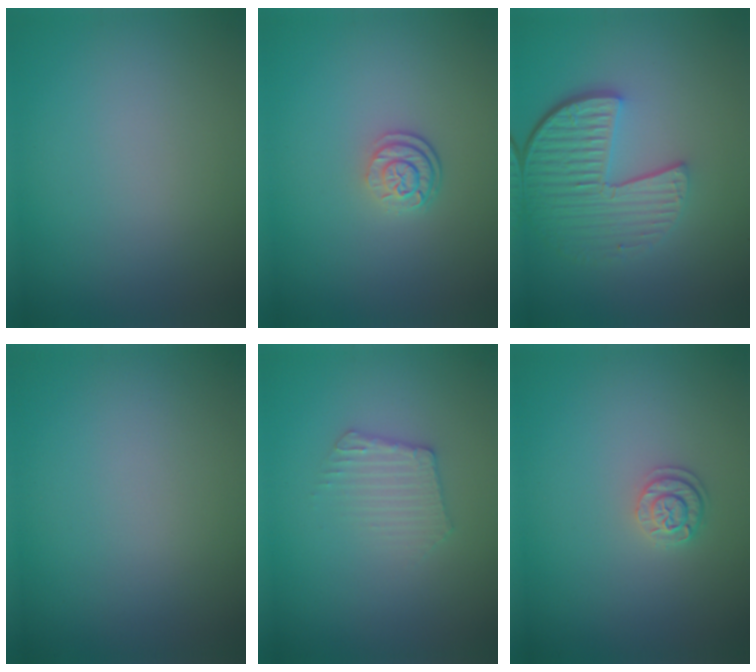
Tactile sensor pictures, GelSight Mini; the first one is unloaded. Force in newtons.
{"total": 2.7, "press": 2.0, "slide": 1.8}
{"total": 5.9, "press": 4.3, "slide": 4.1}
{"total": 0.0}
{"total": 2.4, "press": 2.4, "slide": 0.3}
{"total": 1.9, "press": 1.7, "slide": 0.9}